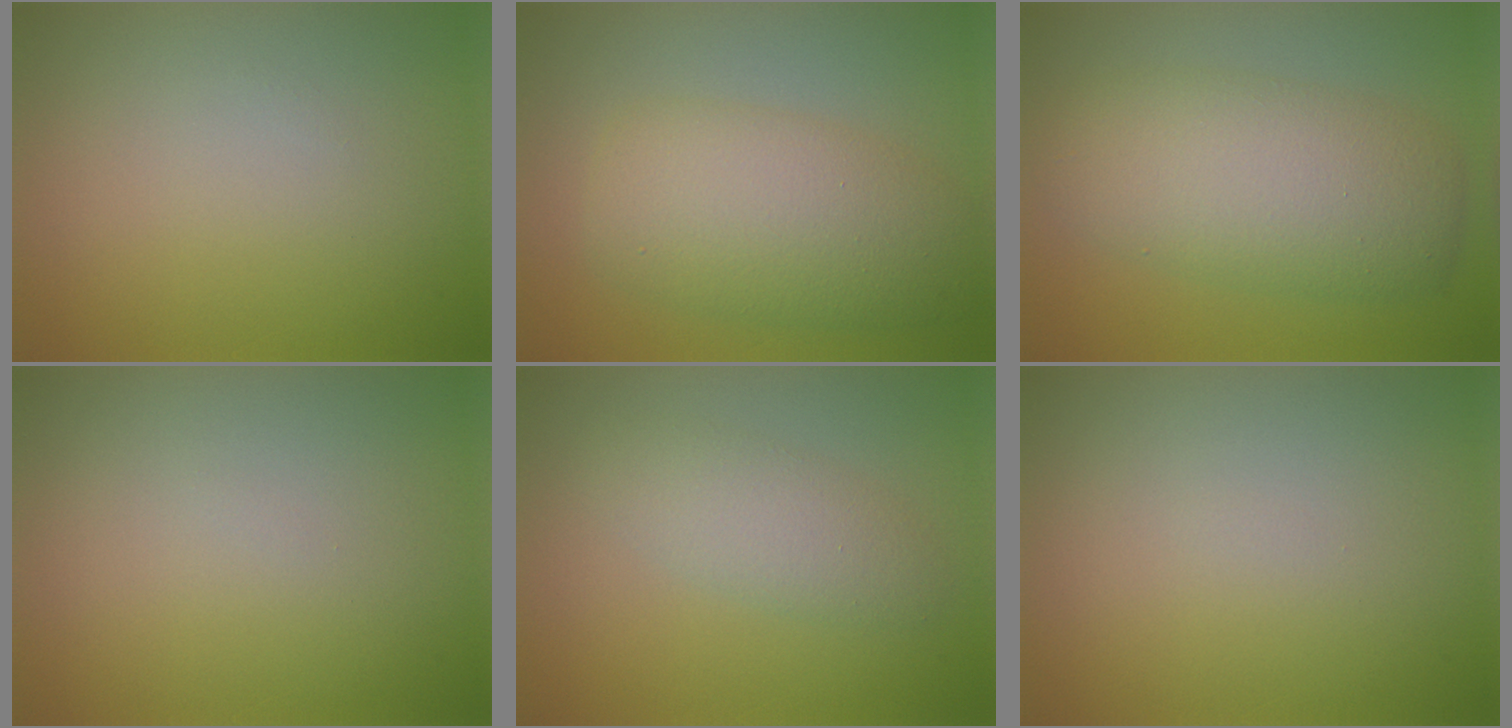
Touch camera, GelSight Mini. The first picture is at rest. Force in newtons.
{"total": 7.0, "press": 7.0, "slide": 0.2}
{"total": 7.3, "press": 7.3, "slide": 0.1}
{"total": 0.0}
{"total": 2.8, "press": 2.8, "slide": 0.0}
{"total": 0.0}